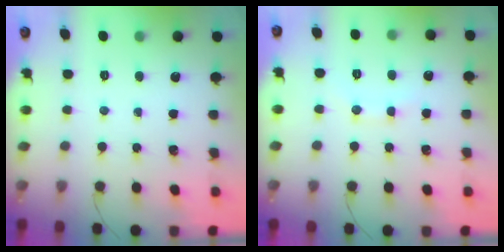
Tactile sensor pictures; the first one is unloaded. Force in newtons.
{"total": 6.8, "press": 6.6, "slide": 1.3}